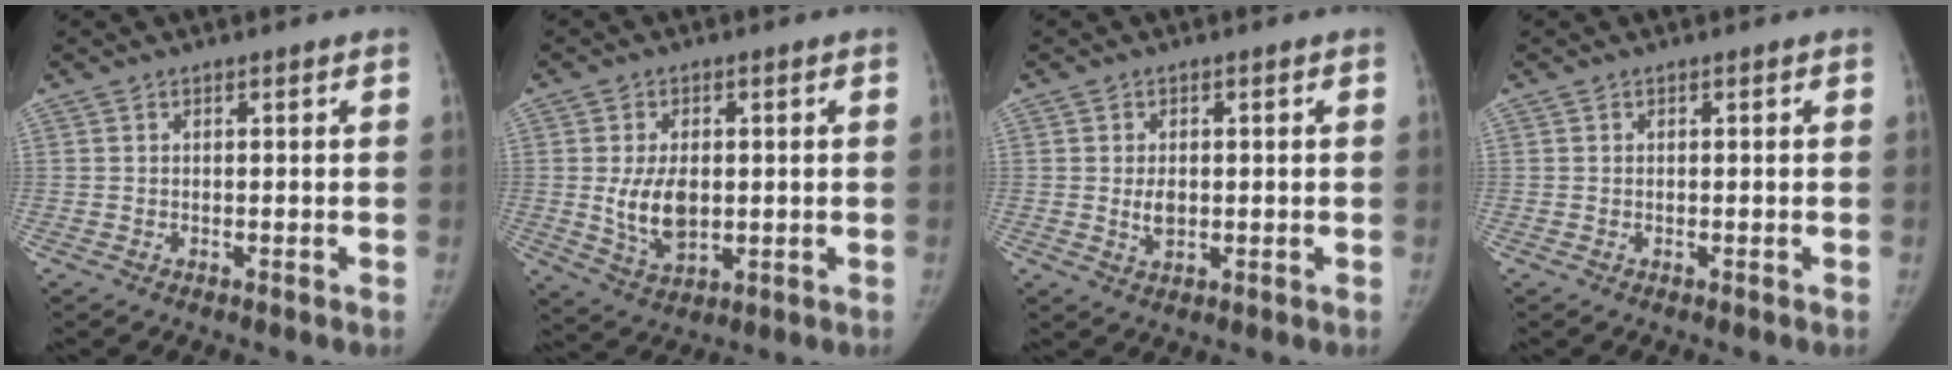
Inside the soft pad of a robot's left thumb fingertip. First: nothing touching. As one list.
[{"total": 8.4, "force": [0.0, 5.2, 6.6], "torque": [-0.106, -0.008, 0.010]}, {"total": 3.0, "force": [0.0, 2.0, 2.3], "torque": [-0.032, -0.003, 0.002]}, {"total": 0.0}]